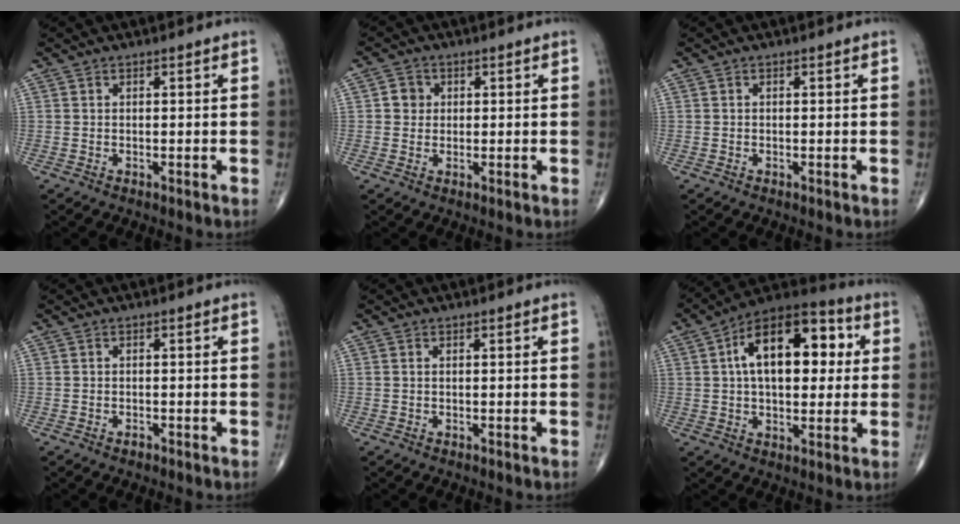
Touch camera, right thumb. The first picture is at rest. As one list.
[{"total": 2.9, "force": [0.5, 2.7, 1.0], "torque": [0.002, 0.003, 0.004]}, {"total": 0.0}, {"total": 0.8, "force": [-0.6, 0.5, 0.4], "torque": [-0.005, 0.002, -0.011]}, {"total": 0.0}, {"total": 19.5, "force": [4.0, 10.5, 16.0], "torque": [-0.216, 0.024, 0.051]}]